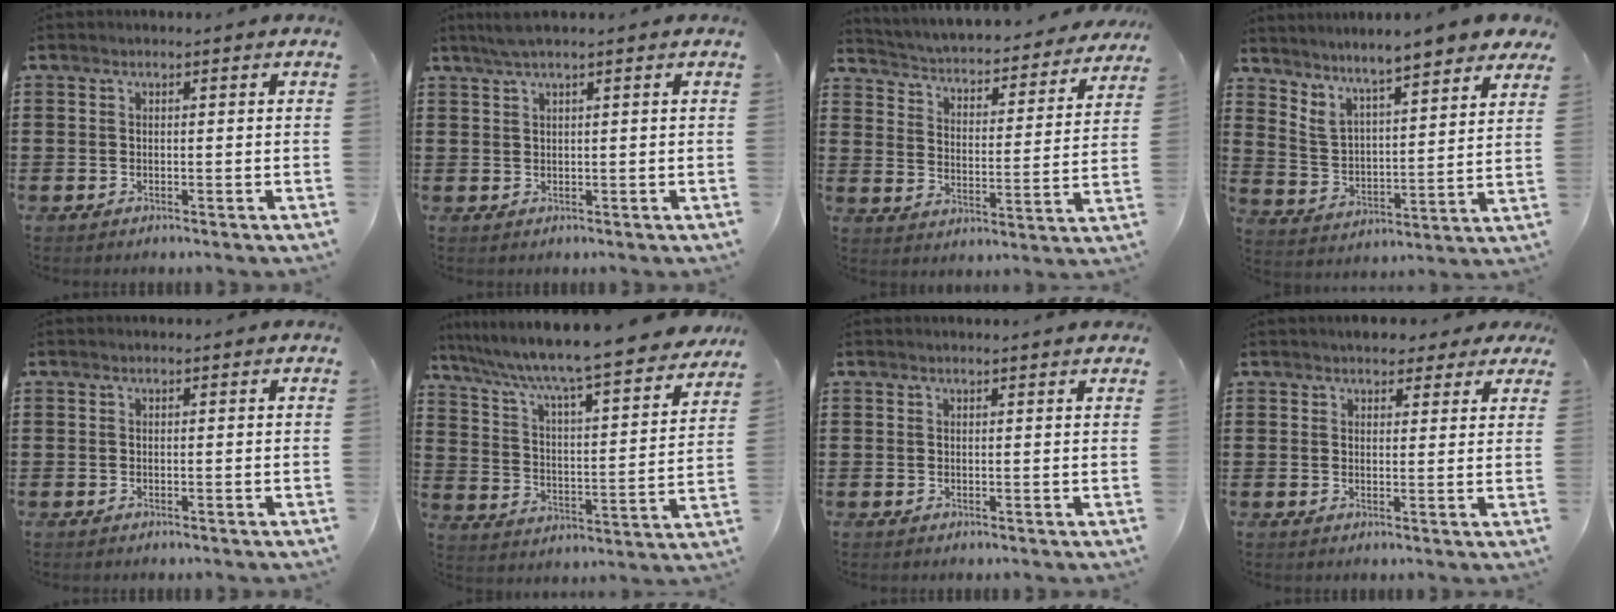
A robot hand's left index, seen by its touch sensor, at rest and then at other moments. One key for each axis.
{"total": 1.8, "fx": 1.1, "fy": -0.1, "fz": 1.5, "tx": -0.029, "ty": 0.001, "tz": 0.020}
{"total": 2.8, "fx": 2.8, "fy": -0.2, "fz": 0.4, "tx": -0.026, "ty": -0.034, "tz": 0.035}
{"total": 6.2, "fx": 5.9, "fy": 0.0, "fz": 1.9, "tx": -0.069, "ty": -0.050, "tz": 0.096}
{"total": 0.0}
{"total": 7.0, "fx": 6.2, "fy": -0.7, "fz": 3.3, "tx": -0.095, "ty": -0.057, "tz": 0.092}
{"total": 0.9, "fx": 0.7, "fy": -0.1, "fz": 0.5, "tx": -0.009, "ty": -0.002, "tz": 0.014}
{"total": 3.4, "fx": 2.9, "fy": 1.4, "fz": 1.0, "tx": -0.019, "ty": -0.001, "tz": 0.052}